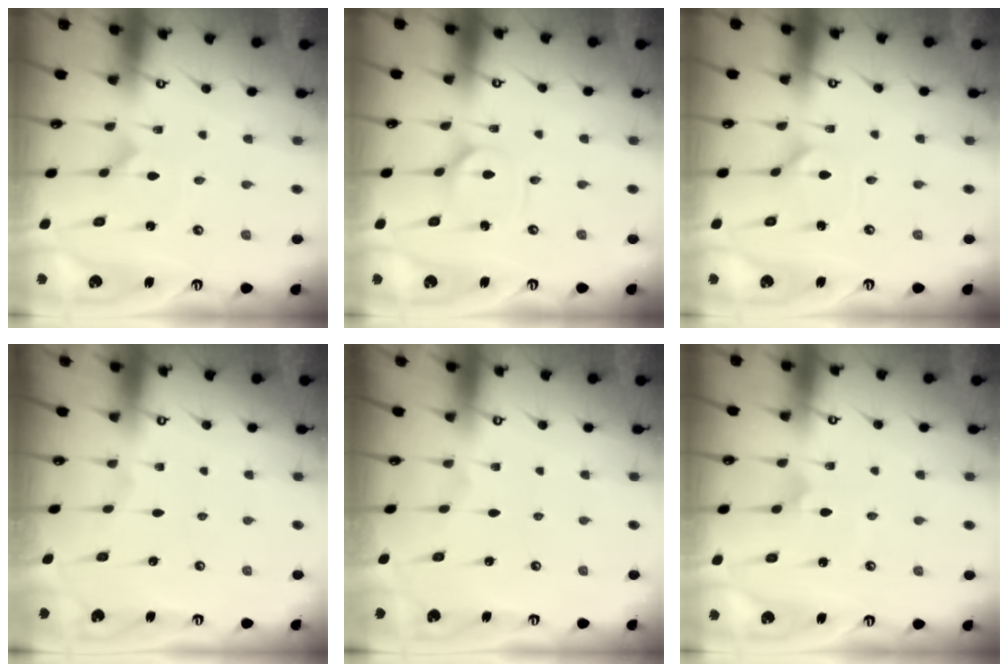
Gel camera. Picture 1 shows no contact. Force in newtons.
{"total": 2.6, "press": 2.6, "slide": 0.2}
{"total": 1.7, "press": 1.6, "slide": 0.2}
{"total": 0.0}
{"total": 0.0}
{"total": 2.7, "press": 2.6, "slide": 0.5}